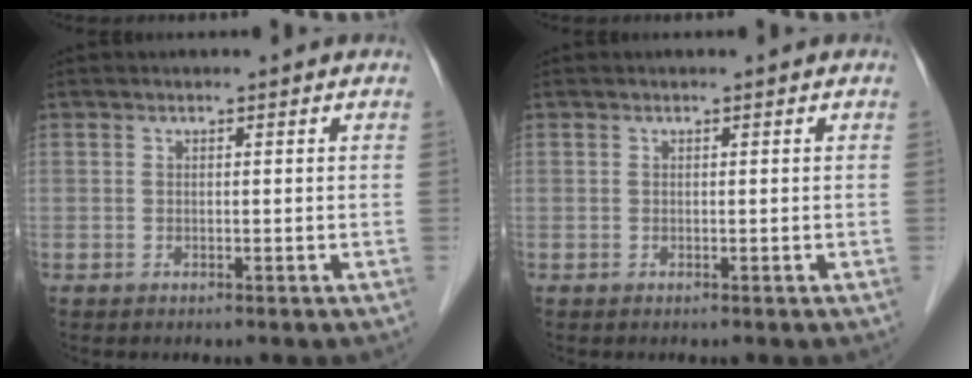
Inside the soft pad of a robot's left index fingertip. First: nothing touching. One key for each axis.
{"total": 0.0}